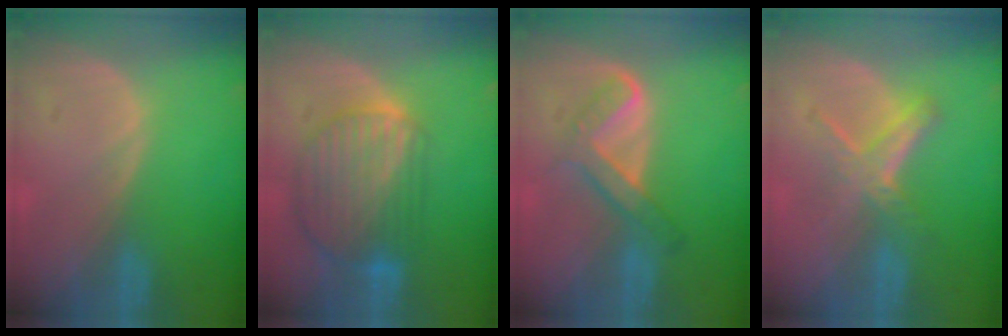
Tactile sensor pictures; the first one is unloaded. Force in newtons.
{"total": 9.9, "press": 8.4, "slide": 5.2}
{"total": 5.3, "press": 5.1, "slide": 1.5}
{"total": 5.0, "press": 4.9, "slide": 0.8}